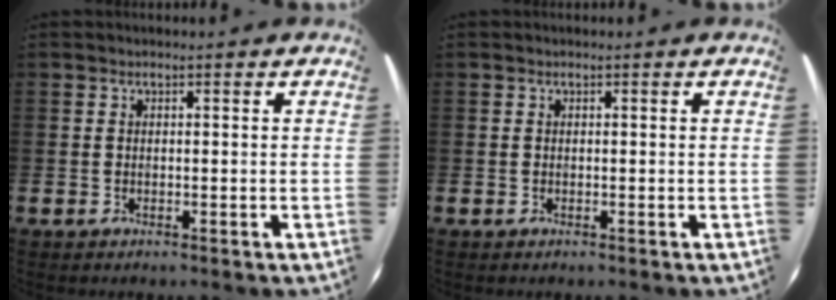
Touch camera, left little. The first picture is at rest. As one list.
[{"total": 0.0}]